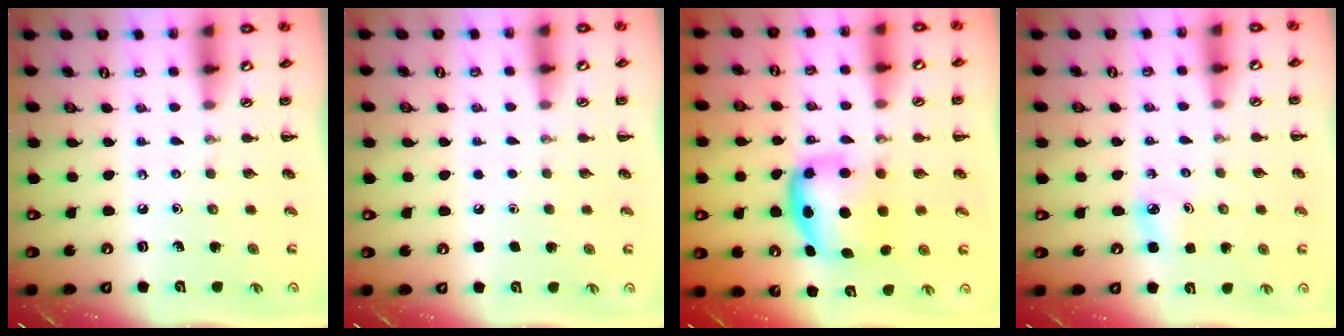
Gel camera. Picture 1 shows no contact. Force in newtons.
{"total": 1.8, "press": 1.8, "slide": 0.1}
{"total": 6.7, "press": 6.6, "slide": 1.1}
{"total": 4.4, "press": 4.3, "slide": 1.2}